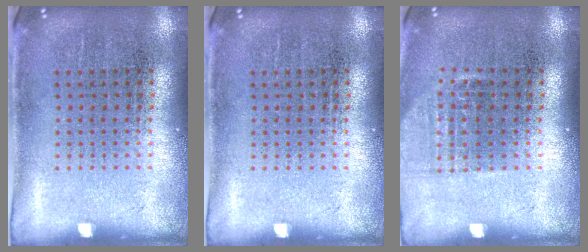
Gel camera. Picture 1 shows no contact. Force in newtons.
{"total": 0.0}
{"total": 0.9, "press": 0.8, "slide": 0.4}